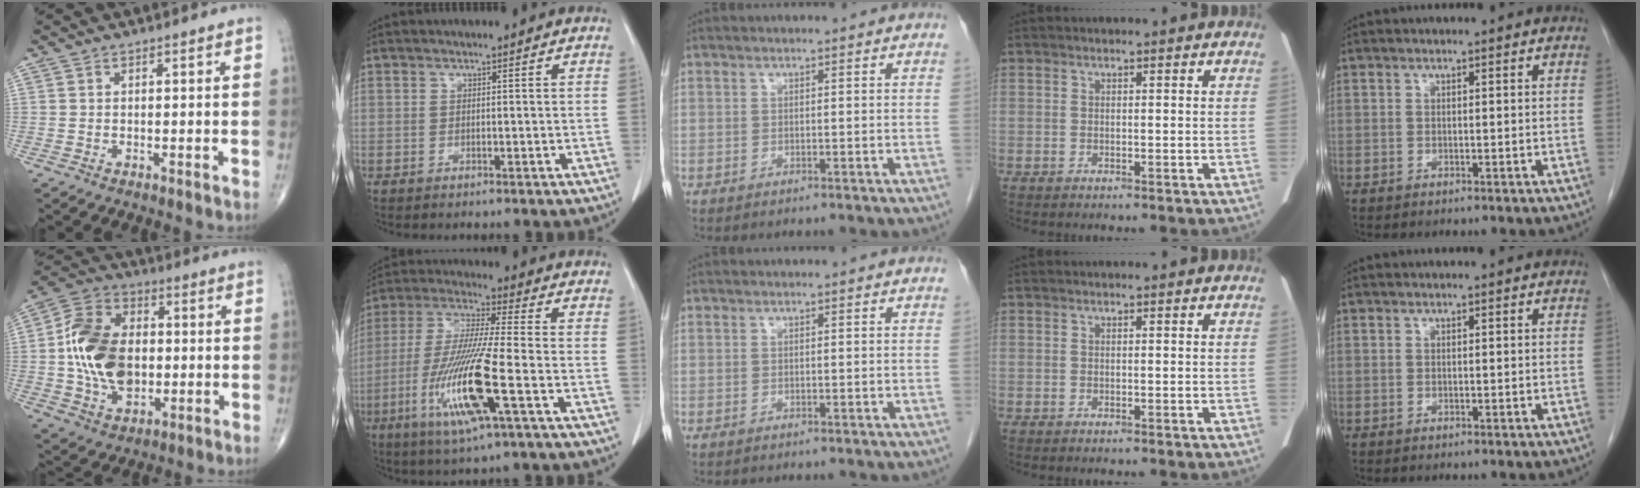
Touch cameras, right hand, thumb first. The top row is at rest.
{"thumb": {"total": 17.1, "force": [-0.2, 11.6, 12.6], "torque": [-0.212, 0.017, -0.002]}, "index": {"total": 14.9, "force": [-5.0, 0.3, 14.0], "torque": [-0.293, -0.021, -0.098]}}